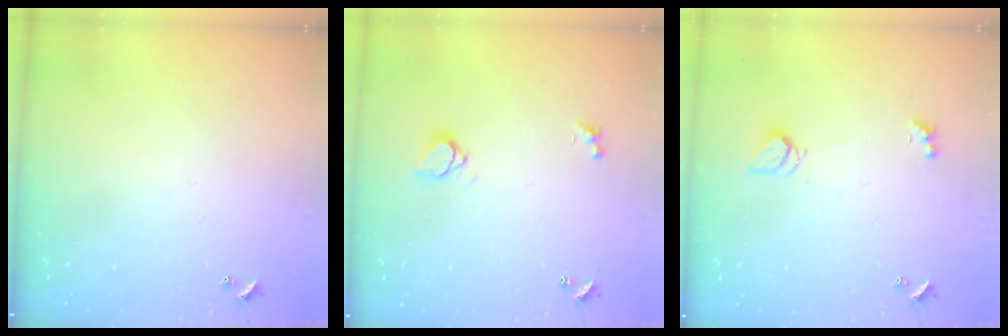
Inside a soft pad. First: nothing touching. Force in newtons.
{"total": 1.6, "press": 1.5, "slide": 0.5}
{"total": 2.5, "press": 2.5, "slide": 0.6}